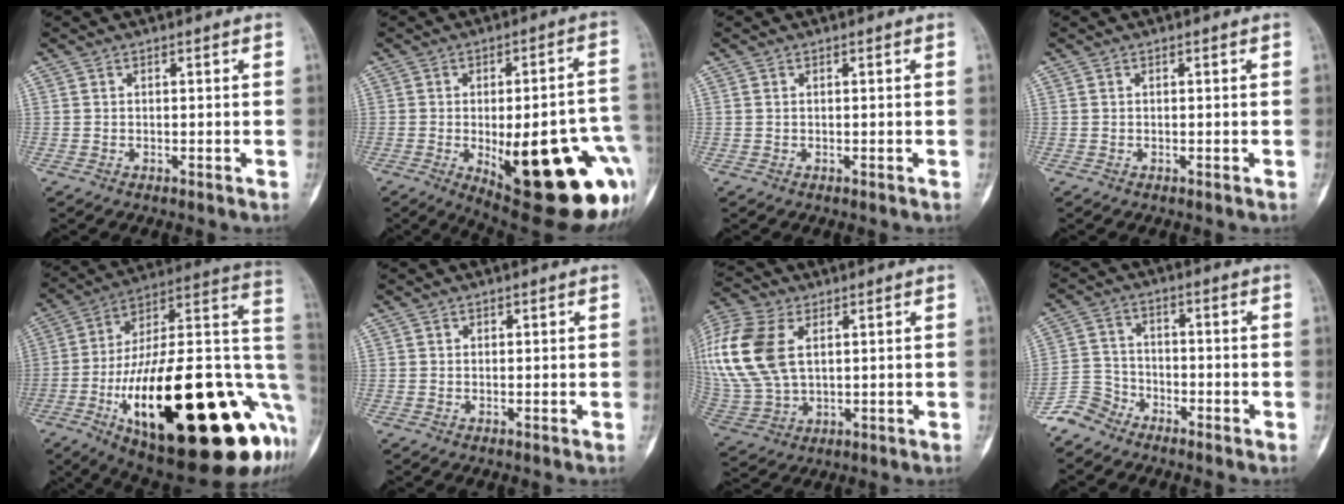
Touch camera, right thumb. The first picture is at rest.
{"total": 28.8, "force": [-8.2, 10.0, 25.7], "torque": [-0.257, 0.005, -0.084]}
{"total": 0.0}
{"total": 0.0}
{"total": 39.6, "force": [-10.9, 14.0, 35.4], "torque": [-0.454, 0.037, -0.166]}
{"total": 0.0}
{"total": 22.1, "force": [6.2, 14.0, 15.9], "torque": [-0.399, 0.010, 0.127]}
{"total": 5.5, "force": [-4.7, 2.9, -0.1], "torque": [0.013, 0.027, -0.109]}